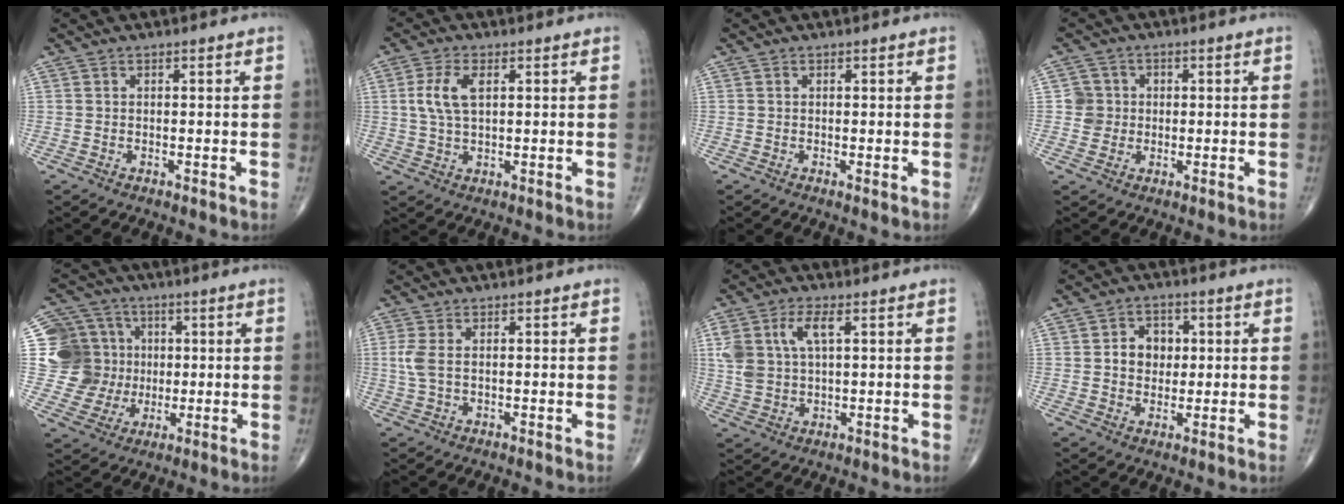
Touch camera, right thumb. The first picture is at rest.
{"total": 6.2, "force": [1.5, 3.0, 5.2], "torque": [-0.116, 0.004, 0.028]}
{"total": 0.6, "force": [0.0, 0.1, 0.6], "torque": [-0.011, -0.004, -0.003]}
{"total": 3.9, "force": [0.1, 3.9, 0.3], "torque": [0.025, 0.008, -0.002]}
{"total": 12.5, "force": [1.7, 12.2, 2.5], "torque": [-0.009, 0.025, 0.037]}
{"total": 3.0, "force": [0.3, 1.4, 2.7], "torque": [-0.082, 0.002, 0.008]}
{"total": 7.7, "force": [2.6, 3.8, 6.2], "torque": [-0.136, 0.006, 0.055]}
{"total": 6.0, "force": [0.8, 4.9, 3.4], "torque": [-0.021, 0.004, 0.008]}